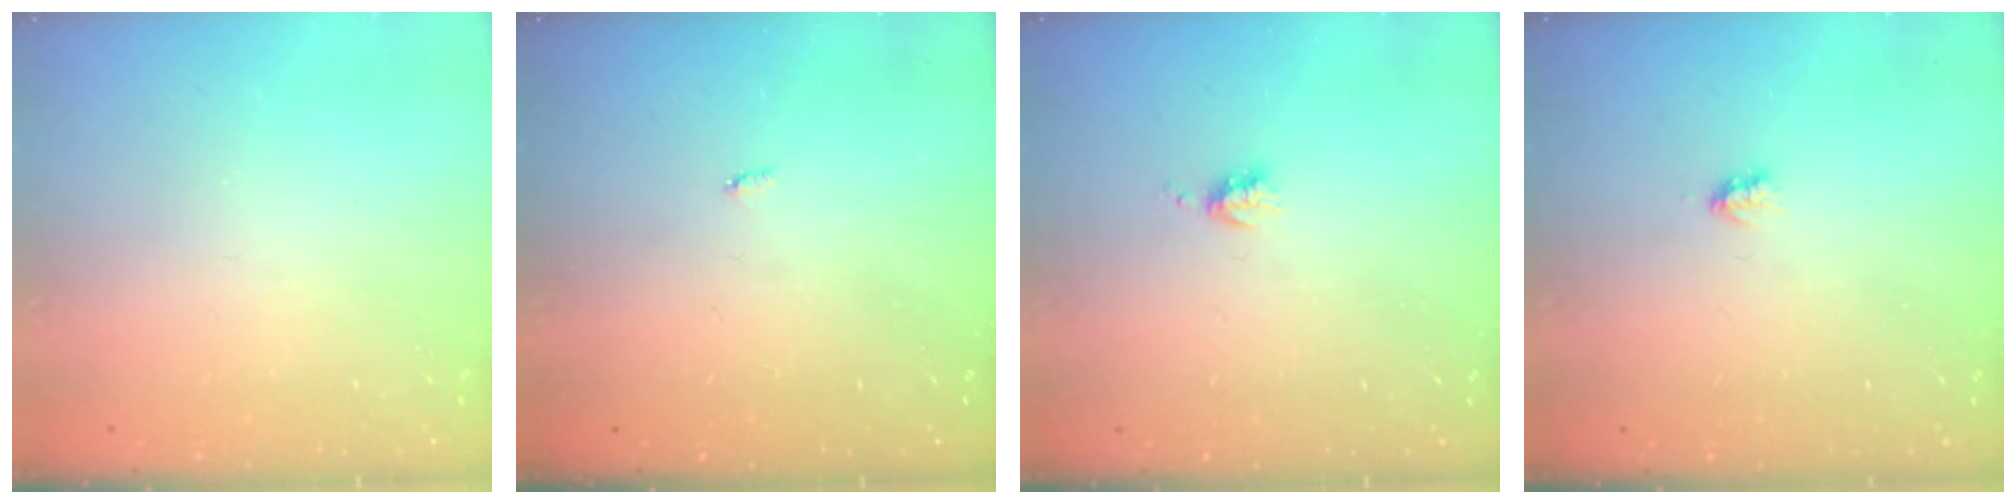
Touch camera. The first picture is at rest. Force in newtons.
{"total": 2.1, "press": 2.1, "slide": 0.4}
{"total": 3.4, "press": 3.3, "slide": 0.5}
{"total": 1.7, "press": 1.7, "slide": 0.3}